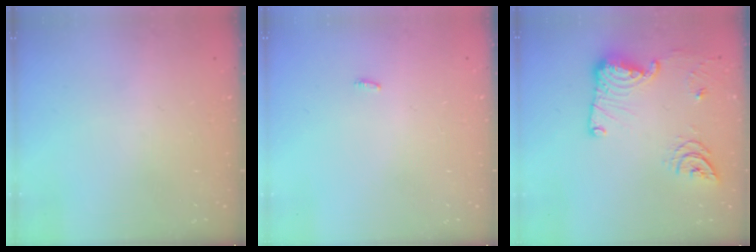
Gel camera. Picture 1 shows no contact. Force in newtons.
{"total": 3.3, "press": 1.6, "slide": 2.9}
{"total": 15.7, "press": 15.5, "slide": 2.6}